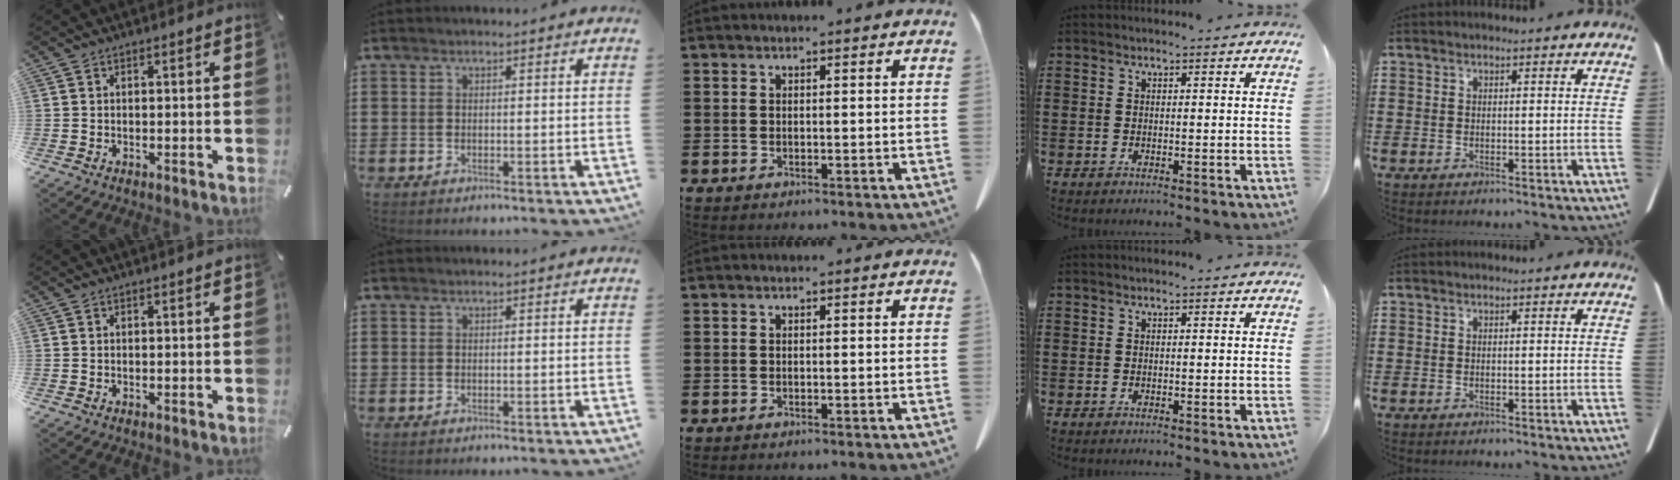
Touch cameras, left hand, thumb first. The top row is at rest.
{}